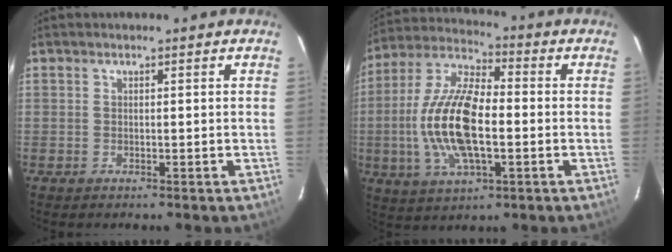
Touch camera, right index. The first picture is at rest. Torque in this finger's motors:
{"motor_torque": [2.14, 0.00, 1.05, 0.21]}